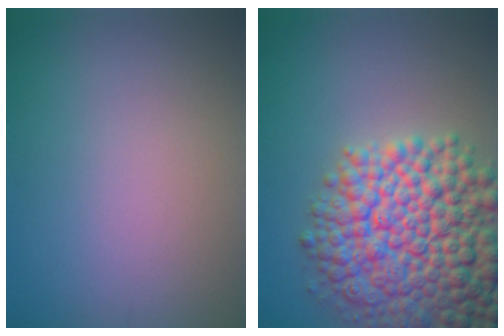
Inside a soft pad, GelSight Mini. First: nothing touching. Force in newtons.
{"total": 11.7, "press": 11.7, "slide": 0.5}